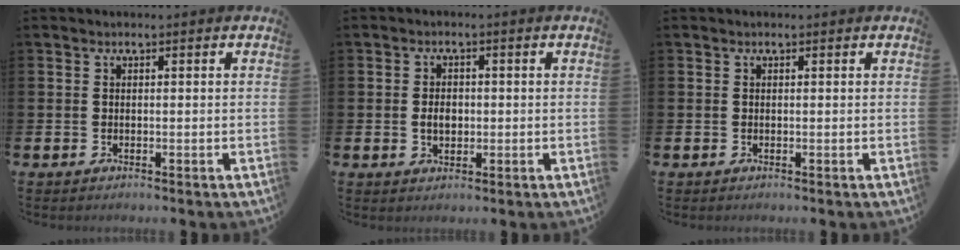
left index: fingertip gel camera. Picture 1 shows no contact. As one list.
[{"total": 2.7, "force": [-0.1, 1.9, 1.9], "torque": [-0.011, -0.004, -0.010]}, {"total": 0.0}]